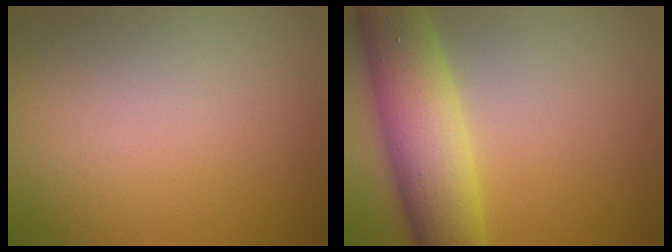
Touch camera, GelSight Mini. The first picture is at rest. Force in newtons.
{"total": 8.8, "press": 8.8, "slide": 0.2}